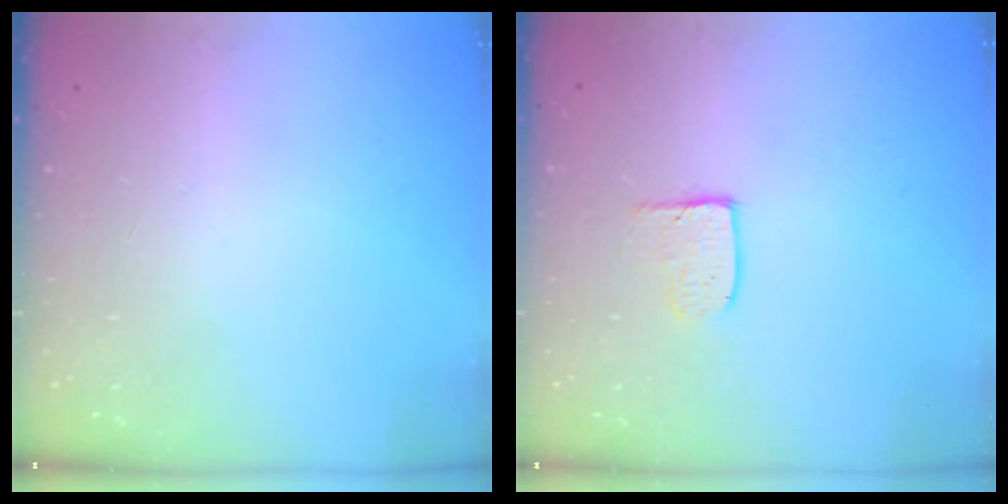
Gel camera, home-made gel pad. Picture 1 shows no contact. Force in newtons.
{"total": 4.0, "press": 4.0, "slide": 0.4}